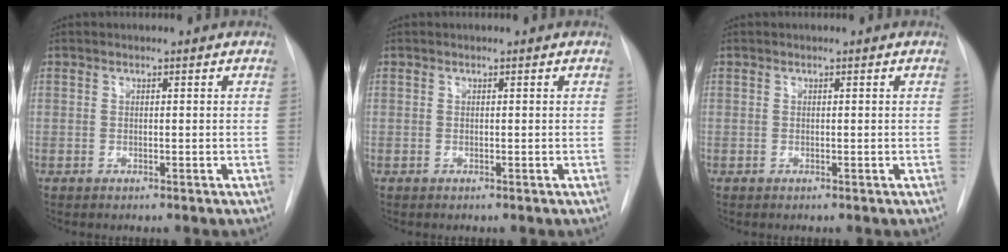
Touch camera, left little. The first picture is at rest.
{"total": 0.0}
{"total": 0.0}